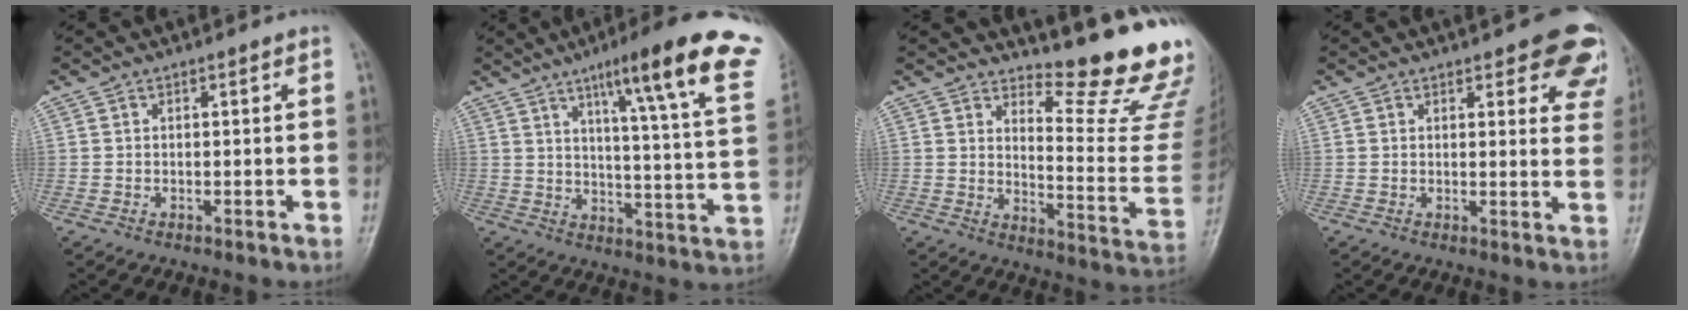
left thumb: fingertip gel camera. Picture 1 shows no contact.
{"total": 22.6, "force": [13.1, 2.7, 18.2], "torque": [-0.232, -0.039, 0.167]}
{"total": 17.5, "force": [15.5, 2.6, 7.6], "torque": [-0.070, -0.186, 0.195]}
{"total": 10.5, "force": [7.5, 3.9, 6.3], "torque": [-0.026, -0.032, 0.069]}